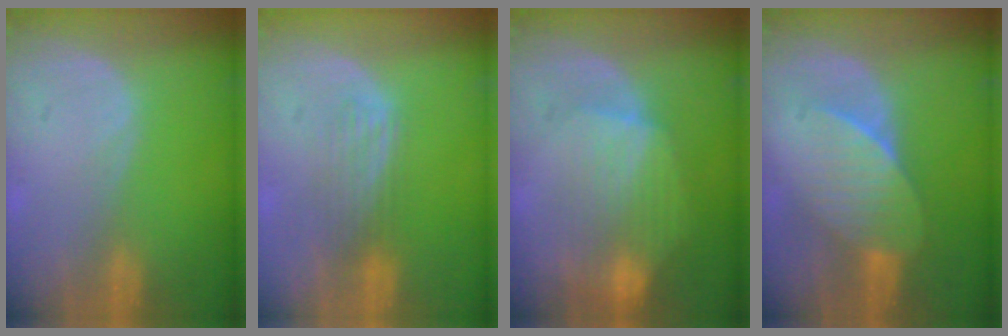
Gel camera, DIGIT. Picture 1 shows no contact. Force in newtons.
{"total": 3.5, "press": 3.2, "slide": 1.5}
{"total": 8.9, "press": 8.0, "slide": 3.9}
{"total": 7.1, "press": 6.7, "slide": 2.2}